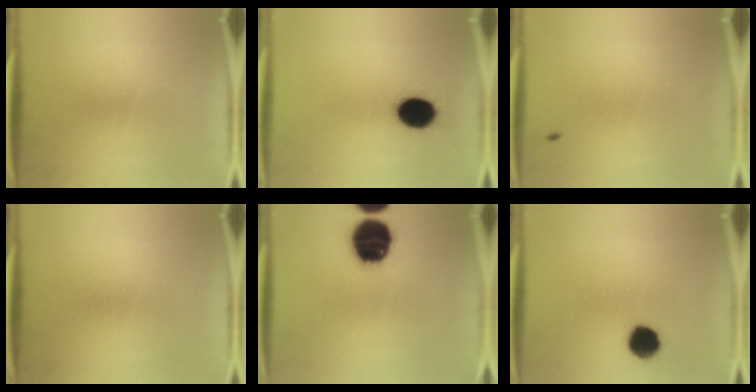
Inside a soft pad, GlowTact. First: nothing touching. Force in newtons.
{"total": 11.6}
{"total": 0.8}
{"total": 0.0}
{"total": 16.7}
{"total": 8.0}